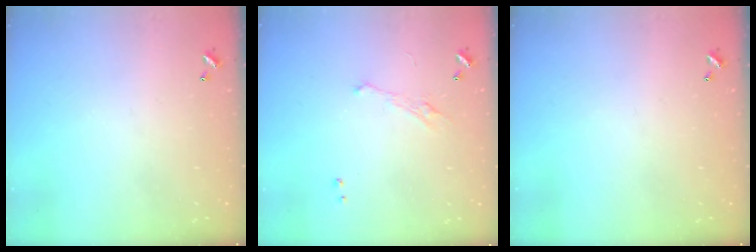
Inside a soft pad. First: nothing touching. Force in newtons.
{"total": 2.0, "press": 1.9, "slide": 0.7}
{"total": 0.0}